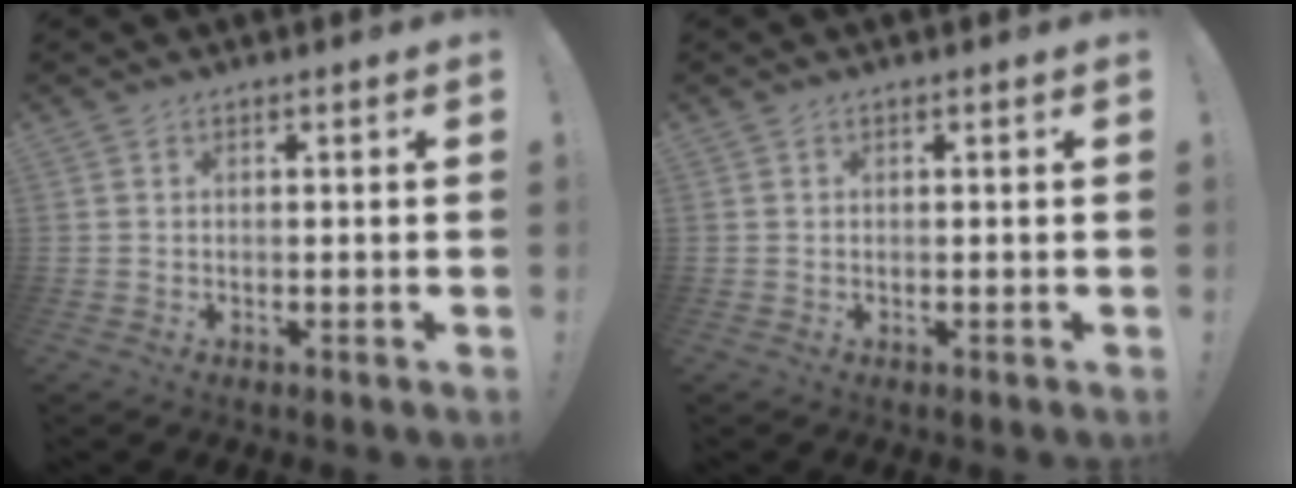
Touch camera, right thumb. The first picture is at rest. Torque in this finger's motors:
{"motor_torque": [0.11, -0.38, -0.07, -0.02, 0.00]}